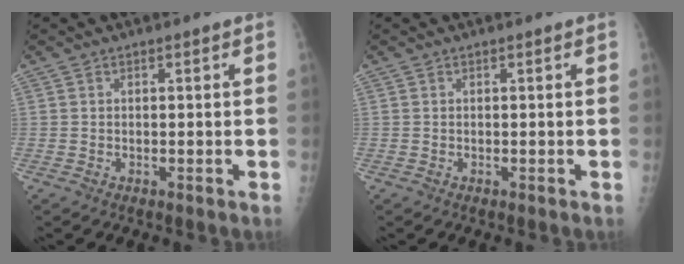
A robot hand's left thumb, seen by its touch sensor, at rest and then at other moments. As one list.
[{"total": 0.0}]